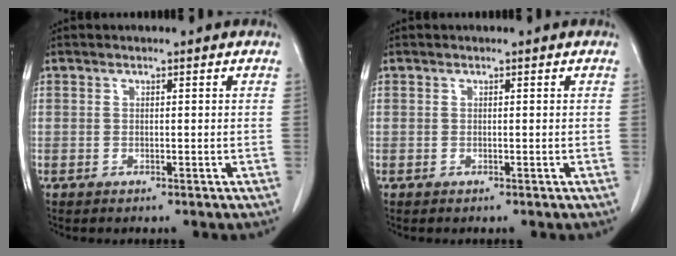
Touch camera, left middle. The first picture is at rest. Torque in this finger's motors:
{"motor_torque": [0.02, -0.19, -0.06, -0.01]}